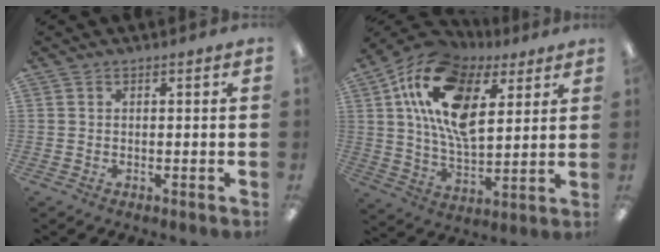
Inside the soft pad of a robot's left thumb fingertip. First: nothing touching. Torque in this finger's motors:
{"motor_torque": [1.63, 2.79, 1.40, -1.36, 0.23]}